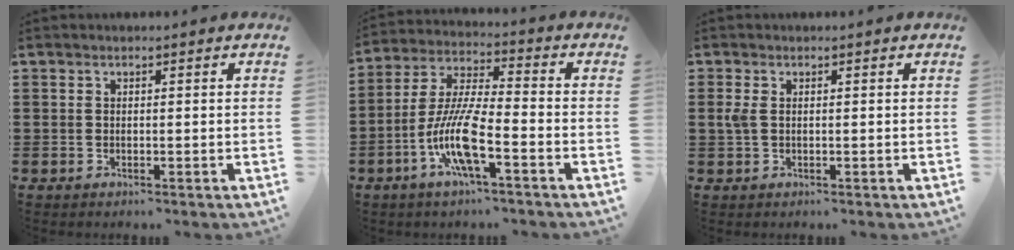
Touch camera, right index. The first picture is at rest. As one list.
[{"total": 10.1, "force": [-4.6, 1.7, 8.9], "torque": [-0.207, -0.015, -0.094]}, {"total": 2.1, "force": [0.2, 1.0, 1.9], "torque": [-0.055, 0.000, -0.003]}]